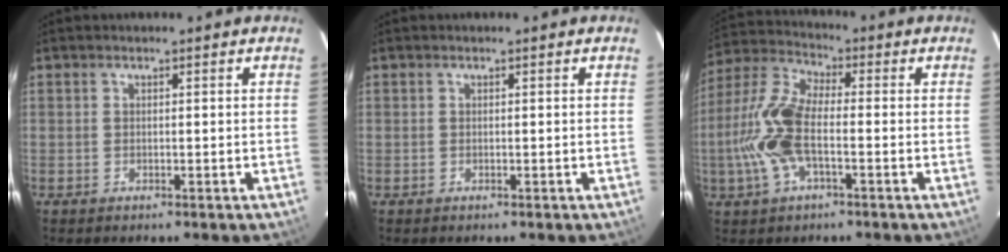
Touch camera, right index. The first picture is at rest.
{"total": 0.0}
{"total": 12.6, "force": [-2.7, 5.0, 11.3], "torque": [-0.257, 0.008, -0.060]}